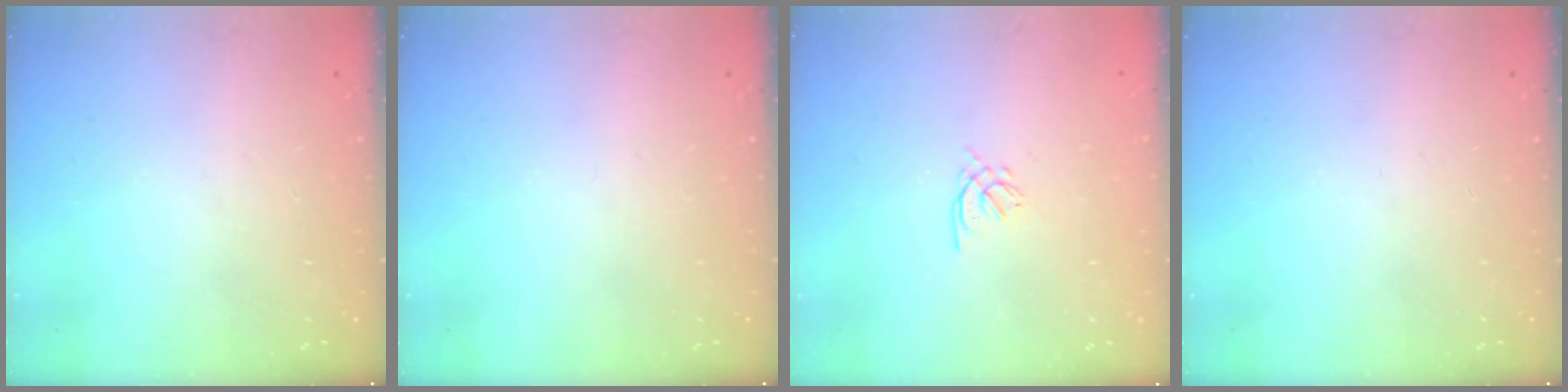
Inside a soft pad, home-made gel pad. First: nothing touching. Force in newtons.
{"total": 0.0}
{"total": 1.2, "press": 1.0, "slide": 0.5}
{"total": 0.0}